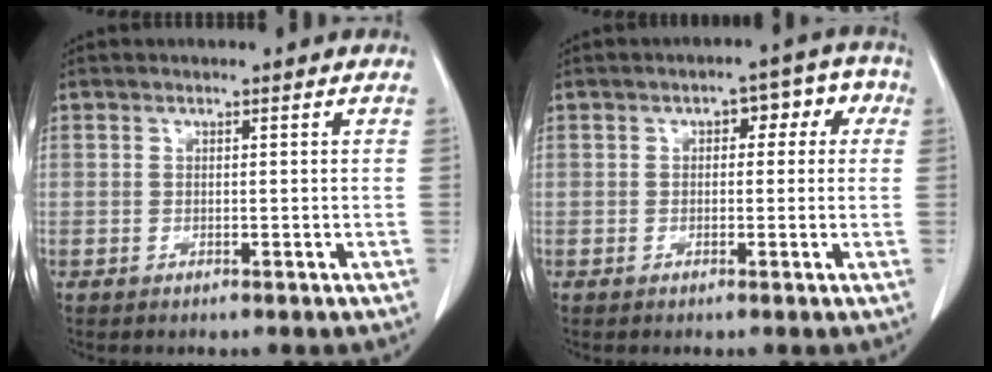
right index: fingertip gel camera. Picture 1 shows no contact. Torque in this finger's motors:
{"motor_torque": [0.05, 0.05, 0.03, 0.01]}